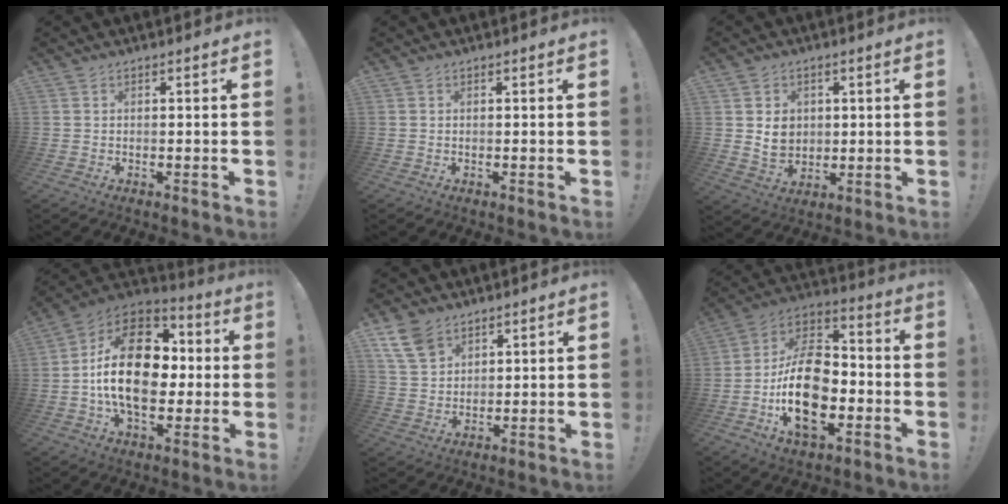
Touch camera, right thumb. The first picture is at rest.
{"total": 0.0}
{"total": 7.4, "force": [1.9, 6.5, 2.9], "torque": [-0.029, -0.010, 0.039]}
{"total": 24.3, "force": [0.3, 15.6, 18.5], "torque": [-0.321, 0.023, 0.013]}
{"total": 10.1, "force": [6.5, 6.6, 4.1], "torque": [-0.071, -0.031, 0.130]}
{"total": 21.1, "force": [-5.3, 12.9, 15.8], "torque": [-0.285, 0.027, -0.083]}